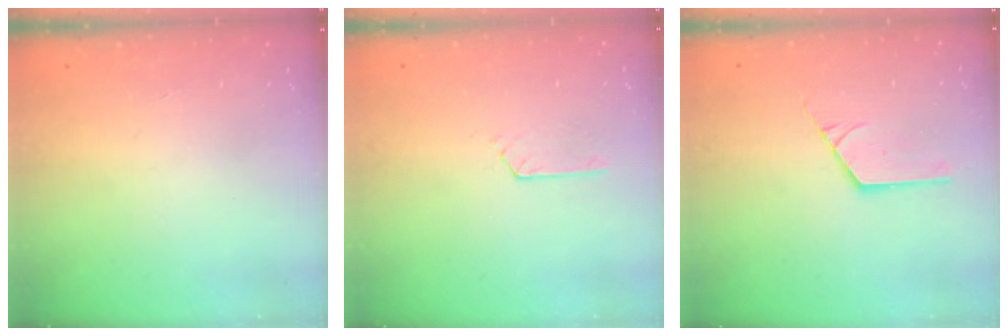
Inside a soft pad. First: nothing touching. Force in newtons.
{"total": 2.1, "press": 2.0, "slide": 0.3}
{"total": 2.2, "press": 2.2, "slide": 0.1}